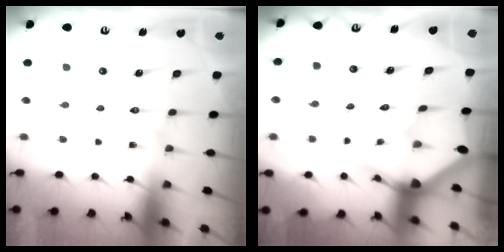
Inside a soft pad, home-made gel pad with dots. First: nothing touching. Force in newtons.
{"total": 2.9, "press": 2.9, "slide": 0.1}